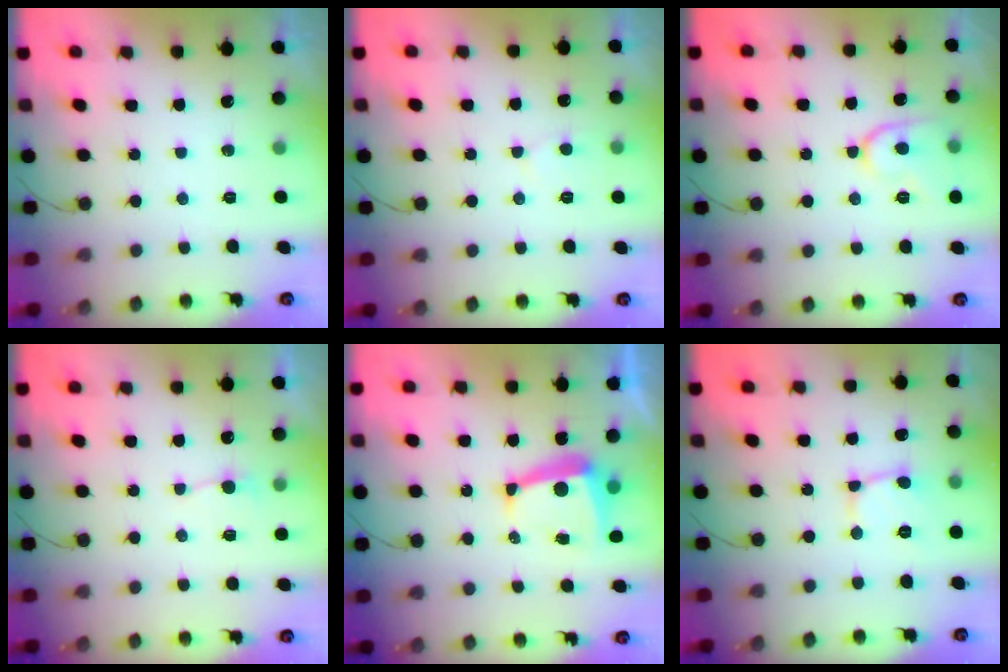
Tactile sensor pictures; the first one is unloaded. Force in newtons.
{"total": 3.5, "press": 3.5, "slide": 0.3}
{"total": 9.7, "press": 9.7, "slide": 0.1}
{"total": 2.7, "press": 2.7, "slide": 0.3}
{"total": 7.7, "press": 7.7, "slide": 0.5}
{"total": 2.7, "press": 2.7, "slide": 0.2}